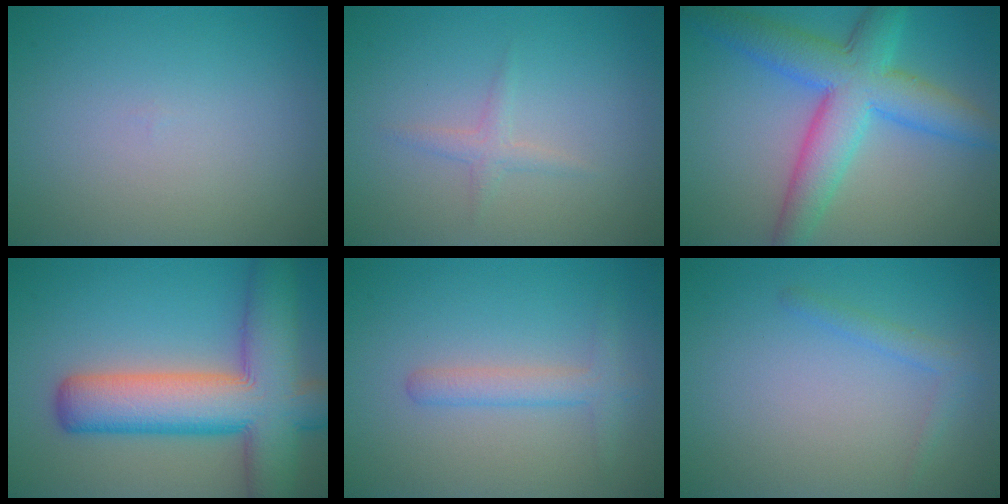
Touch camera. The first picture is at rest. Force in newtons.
{"total": 1.2, "press": 1.2, "slide": 0.0}
{"total": 7.9, "press": 7.9, "slide": 0.3}
{"total": 11.5, "press": 11.5, "slide": 0.5}
{"total": 2.2, "press": 2.2, "slide": 0.1}
{"total": 1.4, "press": 1.4, "slide": 0.1}